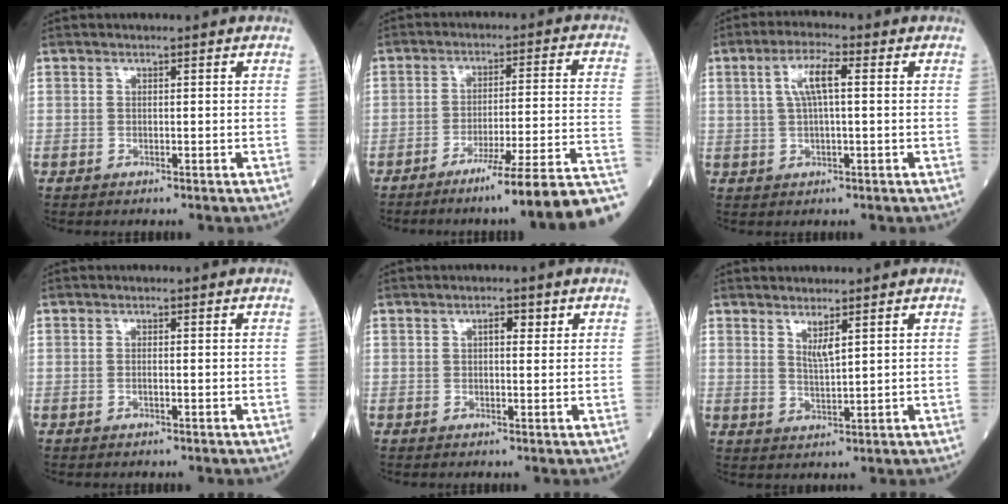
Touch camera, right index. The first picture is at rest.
{"total": 16.9, "force": [-12.7, -1.7, 10.9], "torque": [-0.091, 0.009, -0.186]}
{"total": 5.3, "force": [1.2, 1.0, 5.1], "torque": [-0.104, 0.015, 0.025]}
{"total": 0.7, "force": [-0.2, 0.1, 0.7], "torque": [-0.015, 0.000, -0.003]}
{"total": 1.9, "force": [0.8, 0.9, 1.5], "torque": [-0.023, 0.003, 0.010]}
{"total": 2.8, "force": [1.7, 0.1, 2.2], "torque": [-0.046, -0.011, 0.036]}